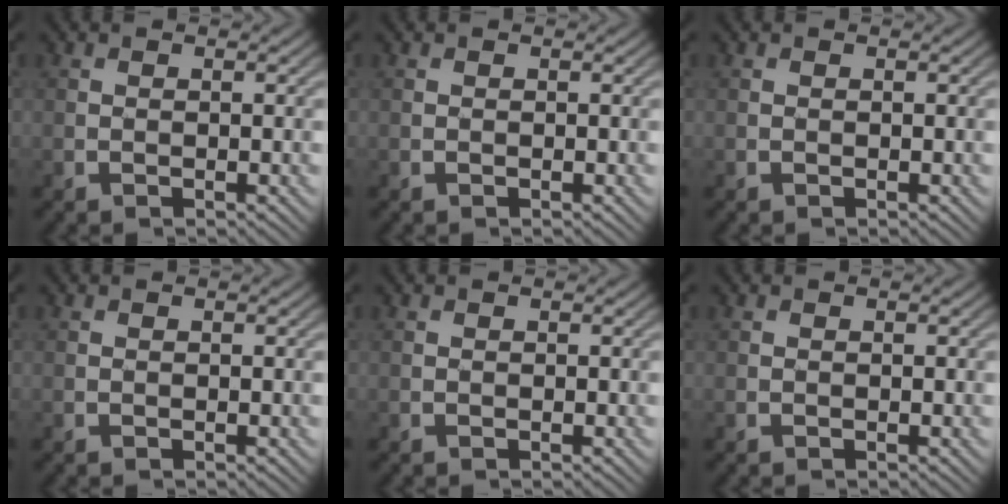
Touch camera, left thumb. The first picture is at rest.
{"total": 0.0}
{"total": 0.0}
{"total": 0.0}
{"total": 0.0}
{"total": 0.0}